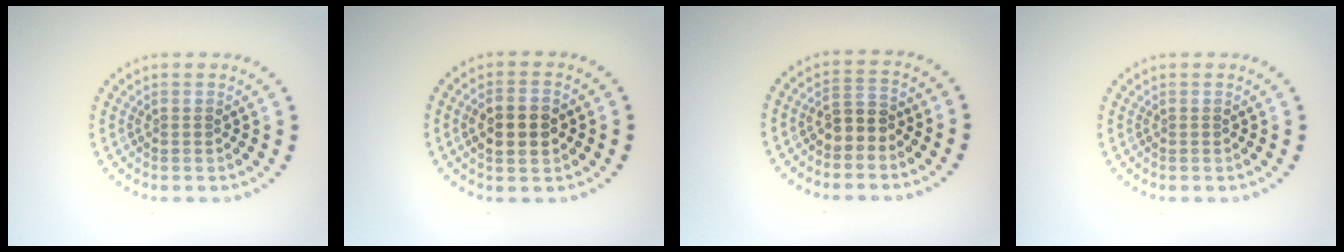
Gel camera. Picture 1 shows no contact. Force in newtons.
{"total": 3.4, "press": 3.4, "slide": 0.3}
{"total": 2.4, "press": 2.2, "slide": 1.0}
{"total": 0.0}